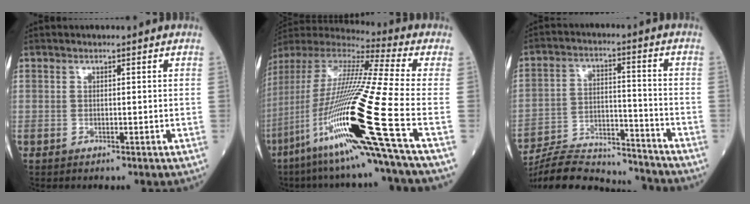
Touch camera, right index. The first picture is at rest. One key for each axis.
{"total": 26.9, "fx": -10.2, "fy": -0.9, "fz": 24.9, "tx": -0.483, "ty": -0.046, "tz": -0.195}
{"total": 18.9, "fx": -18.1, "fy": 2.4, "fz": 4.8, "tx": -0.112, "ty": 0.006, "tz": -0.280}